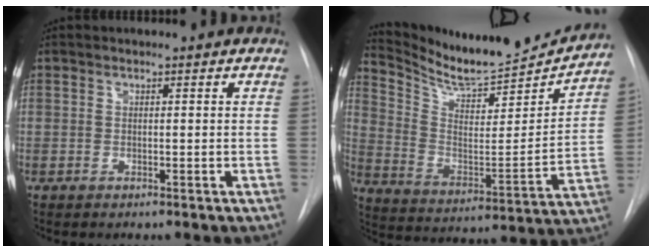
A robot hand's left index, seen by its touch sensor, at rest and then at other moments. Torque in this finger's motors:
{"motor_torque": [-0.53, -0.74, 0.05, 0.03]}